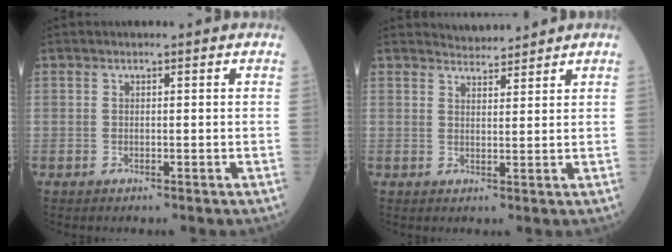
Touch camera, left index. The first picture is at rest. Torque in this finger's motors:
{"motor_torque": [-0.27, -0.24, -0.27, -0.05]}